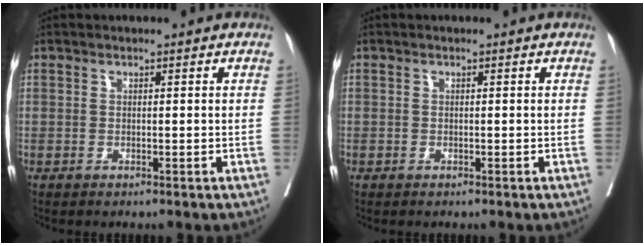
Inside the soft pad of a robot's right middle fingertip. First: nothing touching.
{"total": 0.7, "force": [-0.2, 0.6, -0.1], "torque": [0.003, 0.008, -0.005]}